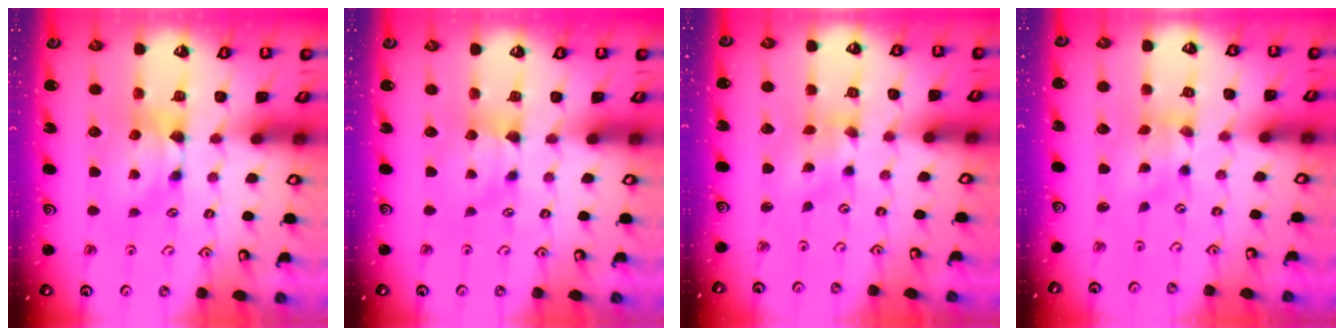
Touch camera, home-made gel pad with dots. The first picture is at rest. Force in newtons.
{"total": 1.1, "press": 1.0, "slide": 0.2}
{"total": 1.8, "press": 1.6, "slide": 0.9}
{"total": 1.0, "press": 0.2, "slide": 0.9}